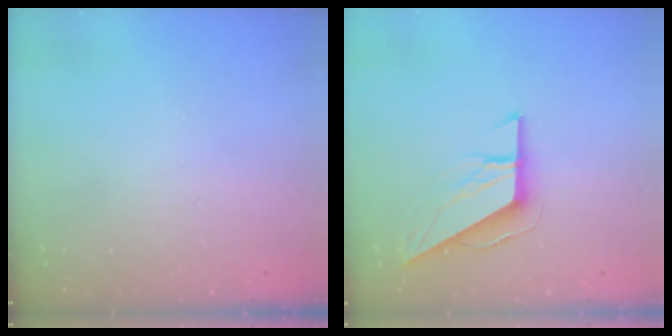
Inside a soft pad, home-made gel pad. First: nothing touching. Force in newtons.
{"total": 8.8, "press": 8.8, "slide": 0.5}